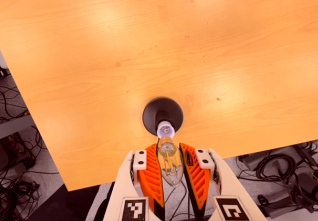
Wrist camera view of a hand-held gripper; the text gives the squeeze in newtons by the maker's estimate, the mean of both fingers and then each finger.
{"total": 20.8, "left": 23.3, "right": 18.3}